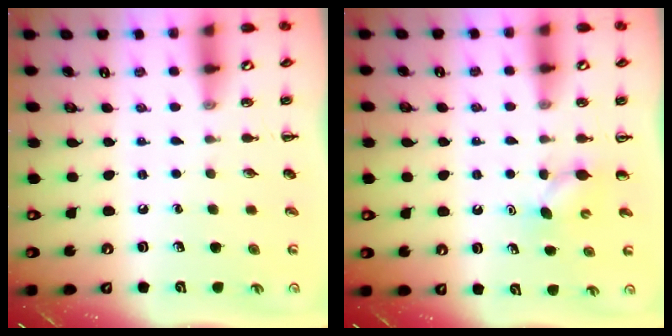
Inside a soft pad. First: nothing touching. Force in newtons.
{"total": 3.7, "press": 3.4, "slide": 1.3}